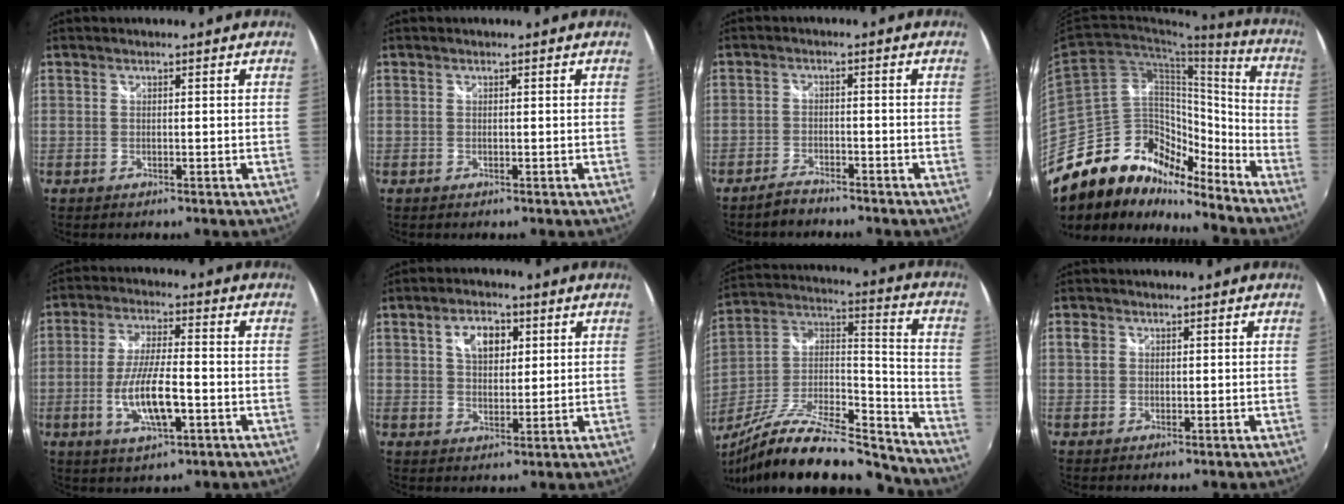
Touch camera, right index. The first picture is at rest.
{"total": 0.0}
{"total": 3.3, "force": [-3.1, 0.8, 0.9], "torque": [-0.035, 0.002, -0.058]}
{"total": 18.5, "force": [-14.6, 9.8, 5.7], "torque": [-0.114, 0.050, -0.251]}
{"total": 10.8, "force": [-3.2, 3.0, 9.9], "torque": [-0.196, -0.009, -0.057]}
{"total": 6.4, "force": [2.4, 4.0, 4.4], "torque": [-0.072, 0.016, 0.041]}
{"total": 25.6, "force": [-20.8, 6.2, 13.7], "torque": [-0.237, -0.015, -0.340]}
{"total": 1.9, "force": [0.4, 1.7, 0.7], "torque": [-0.014, 0.005, 0.003]}